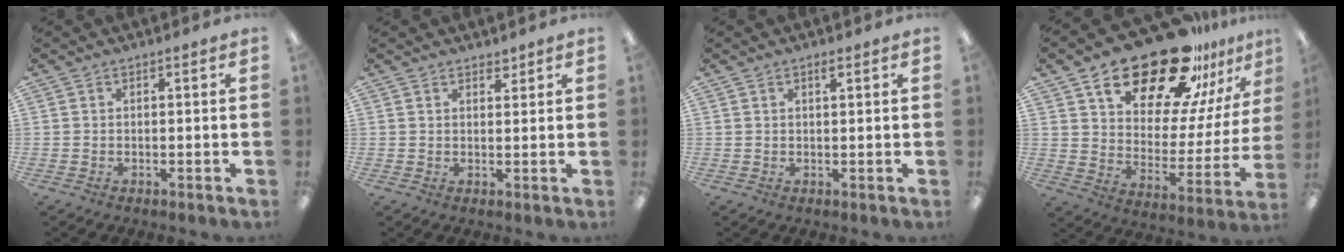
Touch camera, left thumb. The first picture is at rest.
{"total": 1.9, "force": [1.7, 0.8, 0.3], "torque": [0.001, -0.005, 0.030]}
{"total": 1.2, "force": [0.9, 0.4, 0.7], "torque": [-0.008, -0.002, 0.014]}
{"total": 24.7, "force": [18.6, 10.2, 12.6], "torque": [-0.204, -0.122, 0.320]}